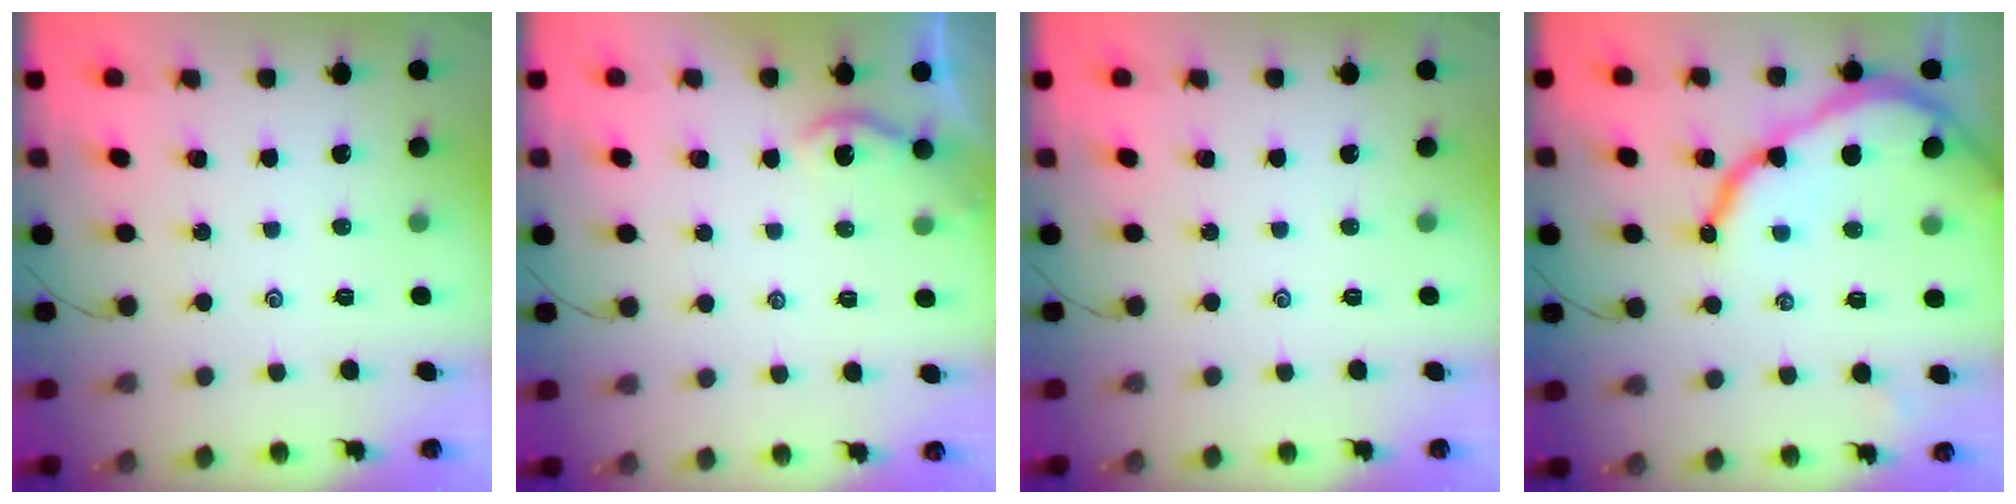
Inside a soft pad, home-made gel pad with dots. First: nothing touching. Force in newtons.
{"total": 2.3, "press": 2.3, "slide": 0.2}
{"total": 0.0}
{"total": 12.8, "press": 12.8, "slide": 1.3}